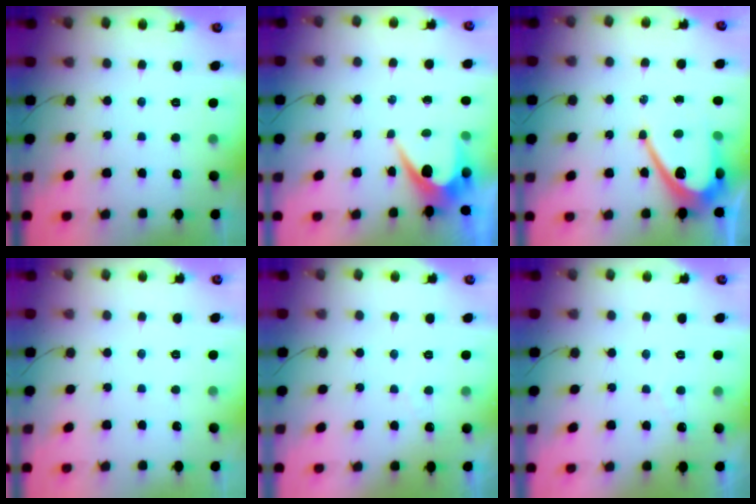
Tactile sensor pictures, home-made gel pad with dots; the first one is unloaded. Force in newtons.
{"total": 6.0, "press": 6.0, "slide": 0.4}
{"total": 12.8, "press": 12.8, "slide": 0.9}
{"total": 0.0}
{"total": 1.8, "press": 1.8, "slide": 0.1}
{"total": 2.2, "press": 2.2, "slide": 0.1}